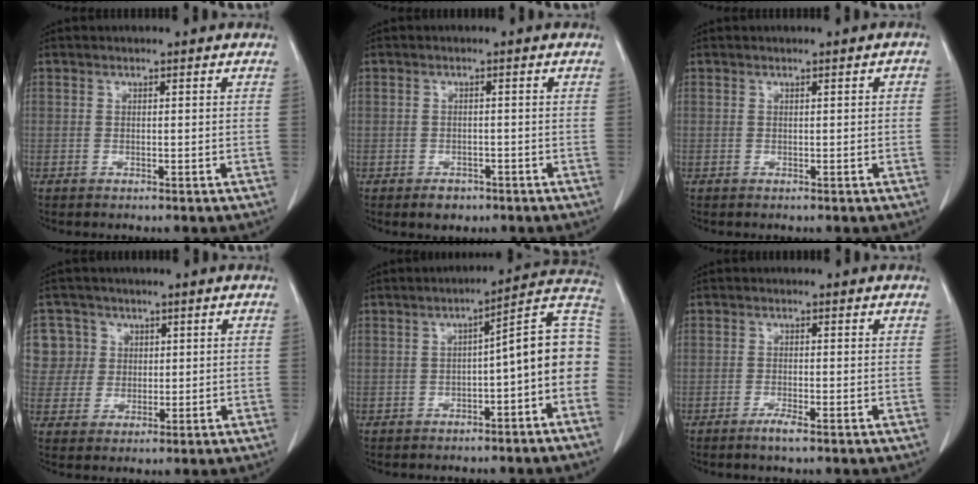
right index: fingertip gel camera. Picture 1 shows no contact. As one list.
[{"total": 2.4, "force": [-1.5, 1.8, 0.7], "torque": [-0.008, 0.003, -0.016]}, {"total": 0.8, "force": [0.1, 0.2, 0.7], "torque": [-0.009, 0.003, 0.003]}, {"total": 6.5, "force": [1.9, 6.2, 0.1], "torque": [0.008, 0.017, 0.044]}, {"total": 10.9, "force": [-2.6, 1.9, 10.4], "torque": [-0.125, 0.043, -0.037]}, {"total": 2.0, "force": [-1.3, 0.0, 1.5], "torque": [-0.029, -0.003, -0.025]}]